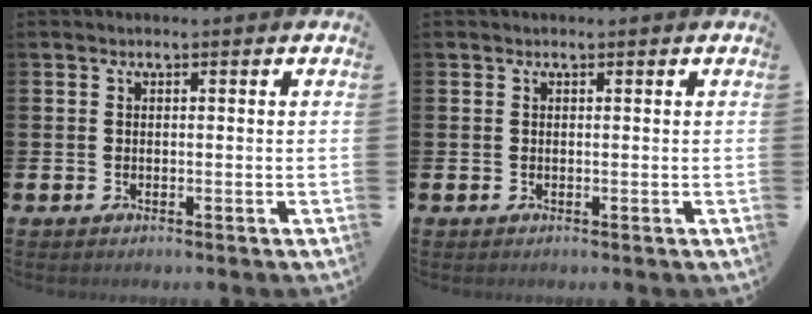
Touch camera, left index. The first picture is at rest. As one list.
[{"total": 0.0}]